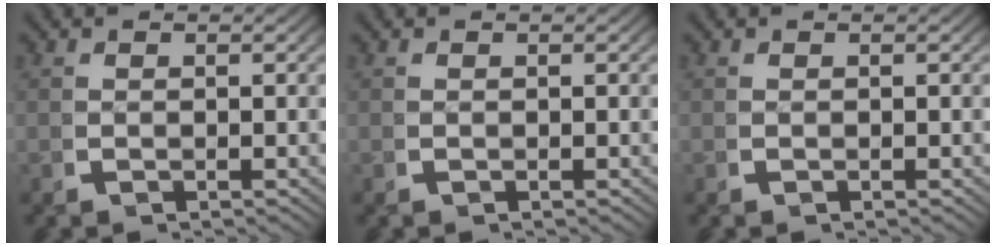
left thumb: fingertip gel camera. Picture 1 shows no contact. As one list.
[{"total": 0.0}, {"total": 0.0}]